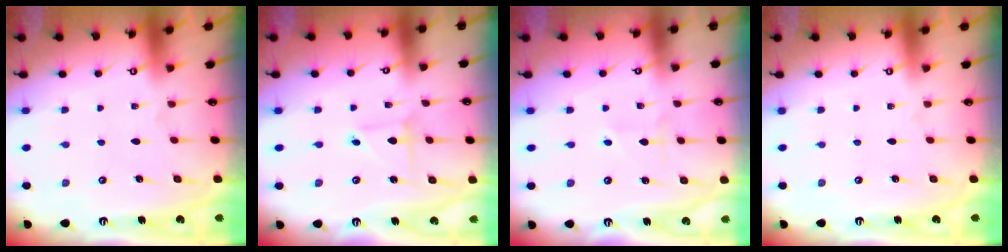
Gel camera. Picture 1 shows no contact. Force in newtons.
{"total": 2.5, "press": 2.5, "slide": 0.2}
{"total": 2.2, "press": 2.2, "slide": 0.3}
{"total": 0.0}